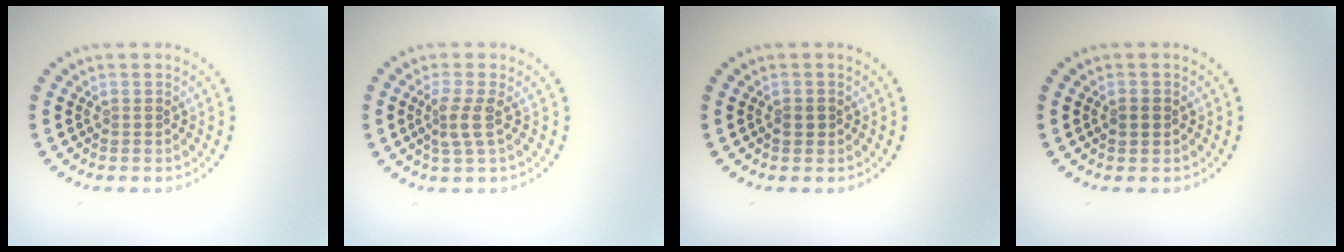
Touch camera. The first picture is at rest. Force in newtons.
{"total": 2.3, "press": 1.7, "slide": 1.6}
{"total": 1.1, "press": 1.1, "slide": 0.3}
{"total": 1.0, "press": 1.0, "slide": 0.1}